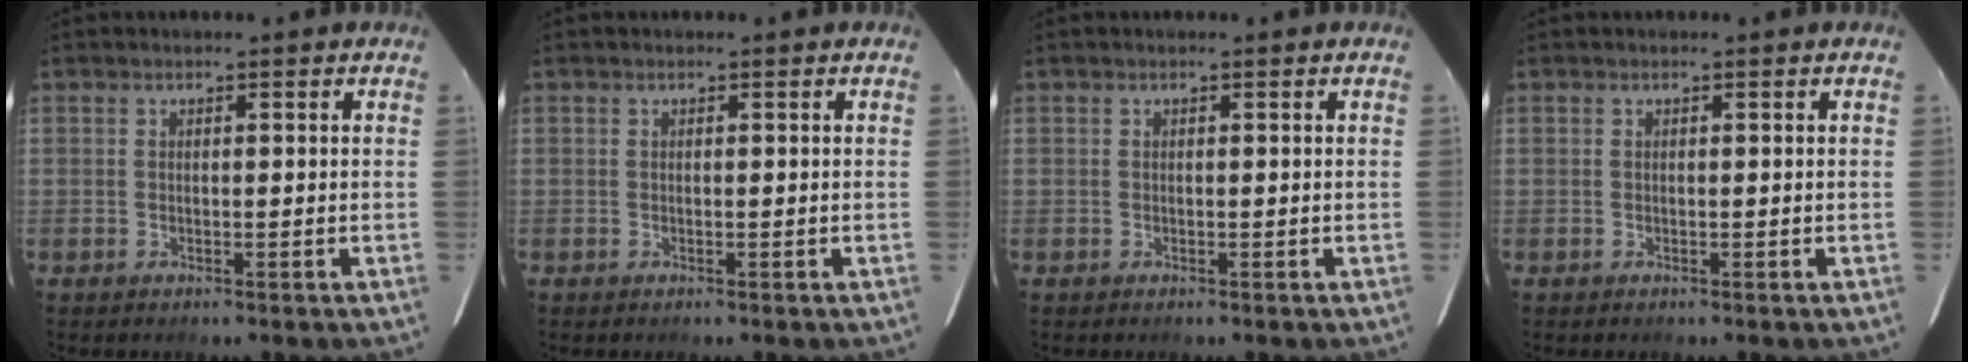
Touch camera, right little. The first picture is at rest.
{"total": 0.0}
{"total": 0.0}
{"total": 0.0}